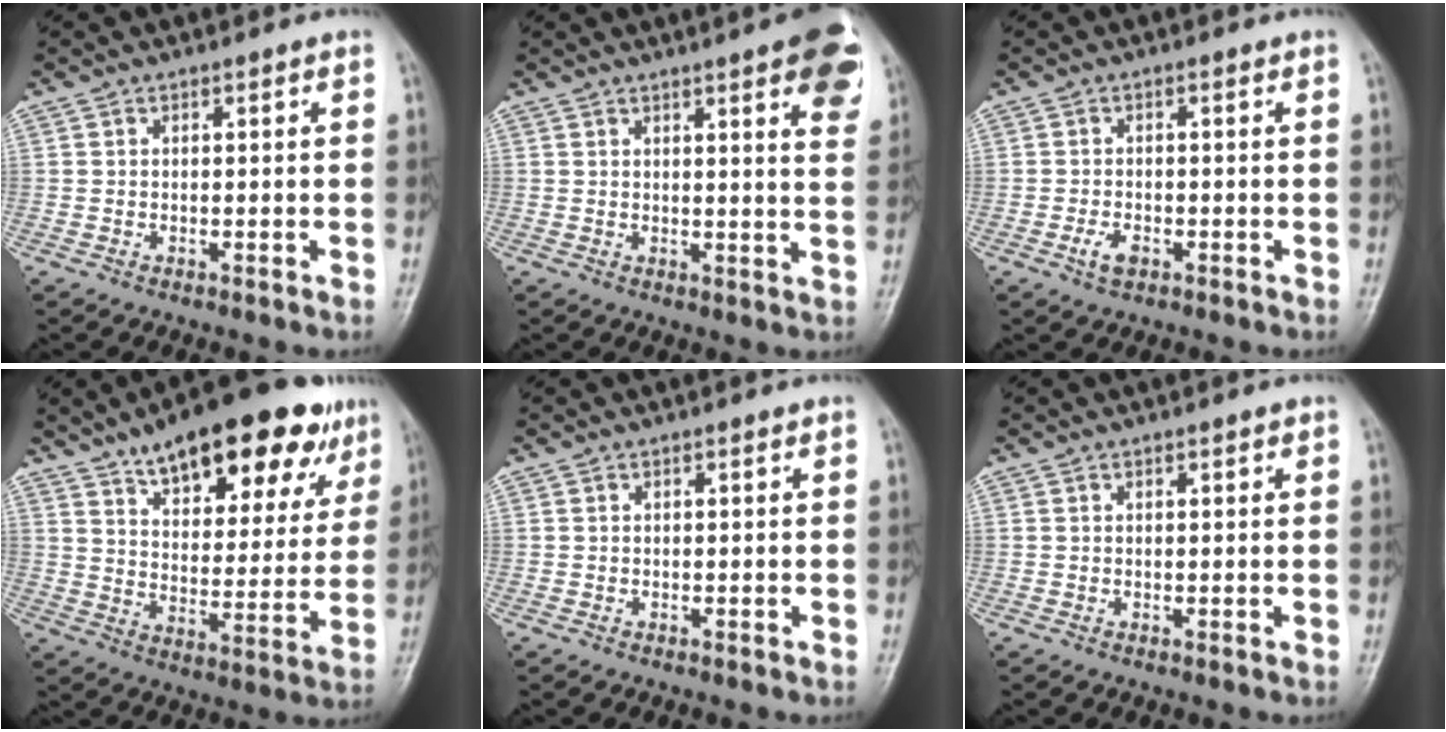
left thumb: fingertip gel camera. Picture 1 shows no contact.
{"total": 11.9, "force": [6.4, 2.4, 9.7], "torque": [-0.096, -0.019, 0.068]}
{"total": 2.7, "force": [-1.2, 1.5, 1.8], "torque": [-0.036, 0.002, -0.021]}
{"total": 23.7, "force": [15.1, 9.5, 15.7], "torque": [-0.181, -0.032, 0.222]}
{"total": 0.0}
{"total": 0.7, "force": [0.5, 0.3, 0.4], "torque": [-0.005, -0.001, 0.005]}